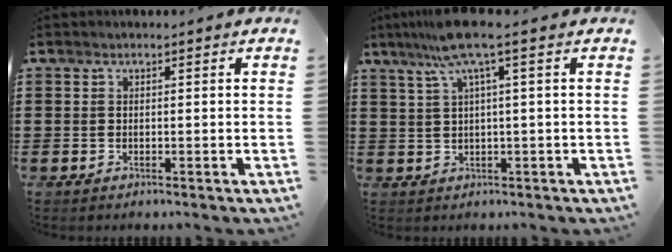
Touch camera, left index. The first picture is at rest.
{"total": 6.4, "force": [2.6, -0.3, 5.9], "torque": [-0.134, -0.004, 0.039]}